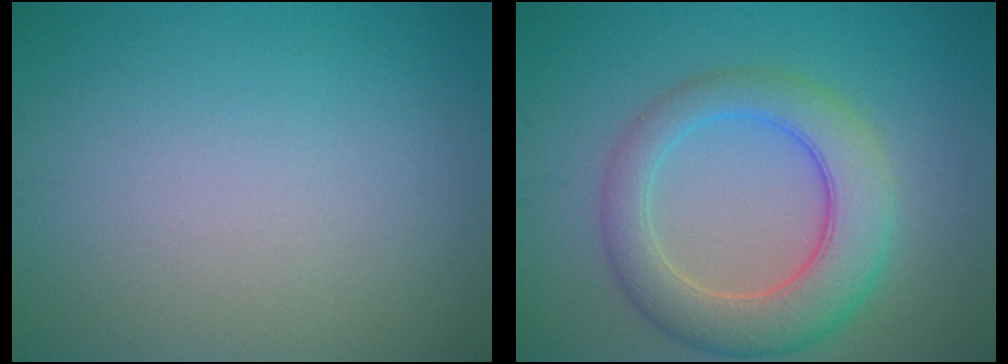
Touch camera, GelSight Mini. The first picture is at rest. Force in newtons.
{"total": 6.8, "press": 6.8, "slide": 0.3}